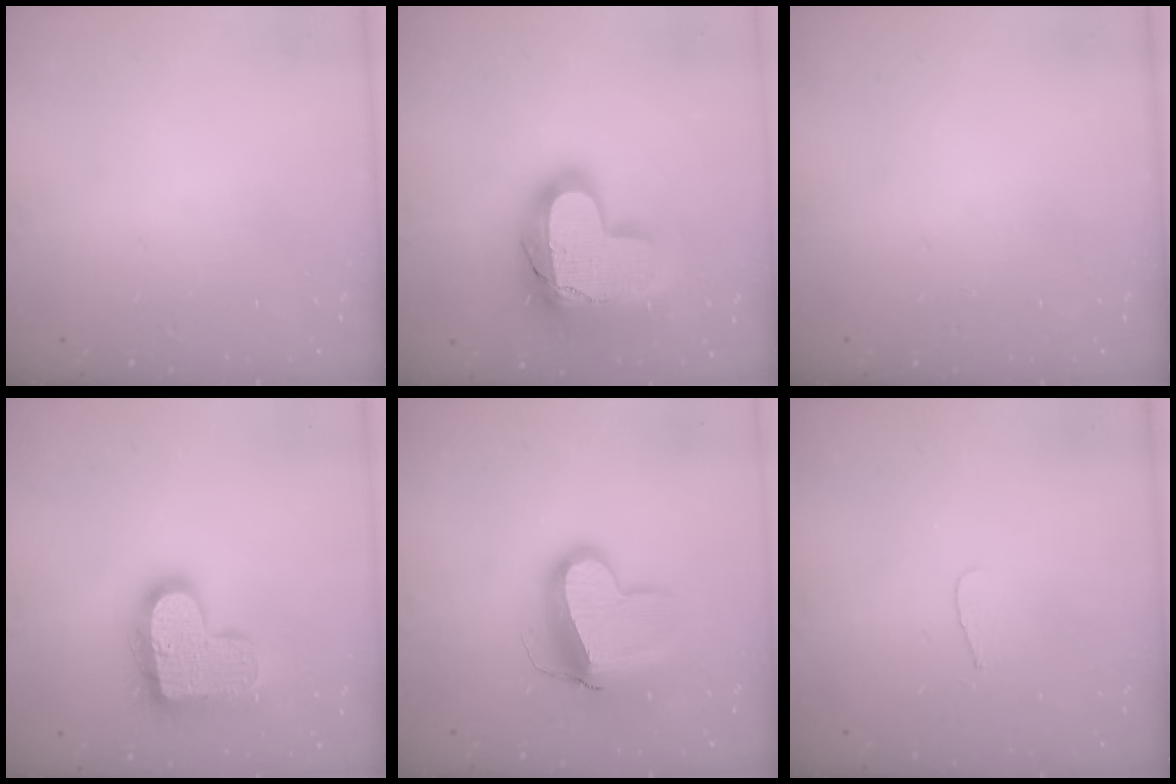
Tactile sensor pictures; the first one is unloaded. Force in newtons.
{"total": 22.3, "press": 22.3, "slide": 1.5}
{"total": 0.0}
{"total": 17.8, "press": 17.7, "slide": 1.1}
{"total": 14.4, "press": 14.3, "slide": 1.6}
{"total": 3.3, "press": 3.3, "slide": 0.4}